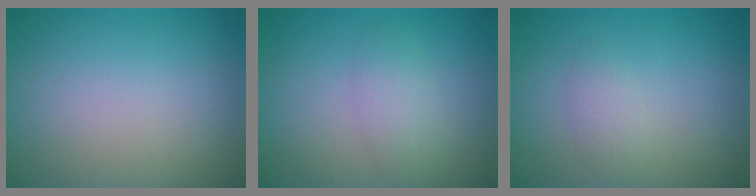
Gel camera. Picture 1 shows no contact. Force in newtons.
{"total": 2.4, "press": 2.4, "slide": 0.1}
{"total": 1.3, "press": 1.3, "slide": 0.1}